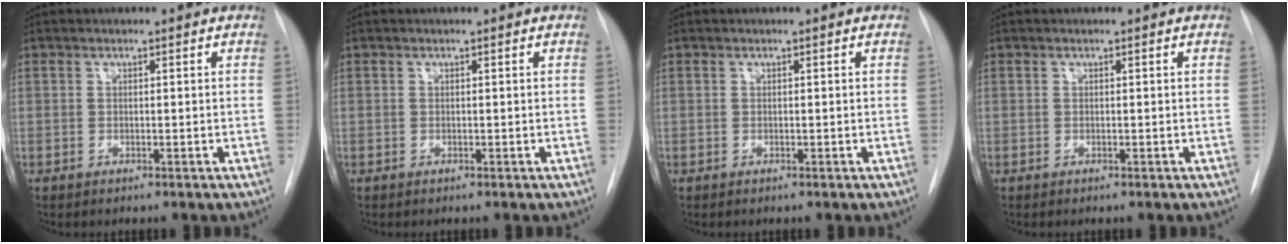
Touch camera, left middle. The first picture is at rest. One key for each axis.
{"total": 0.0}
{"total": 0.0}
{"total": 0.0}